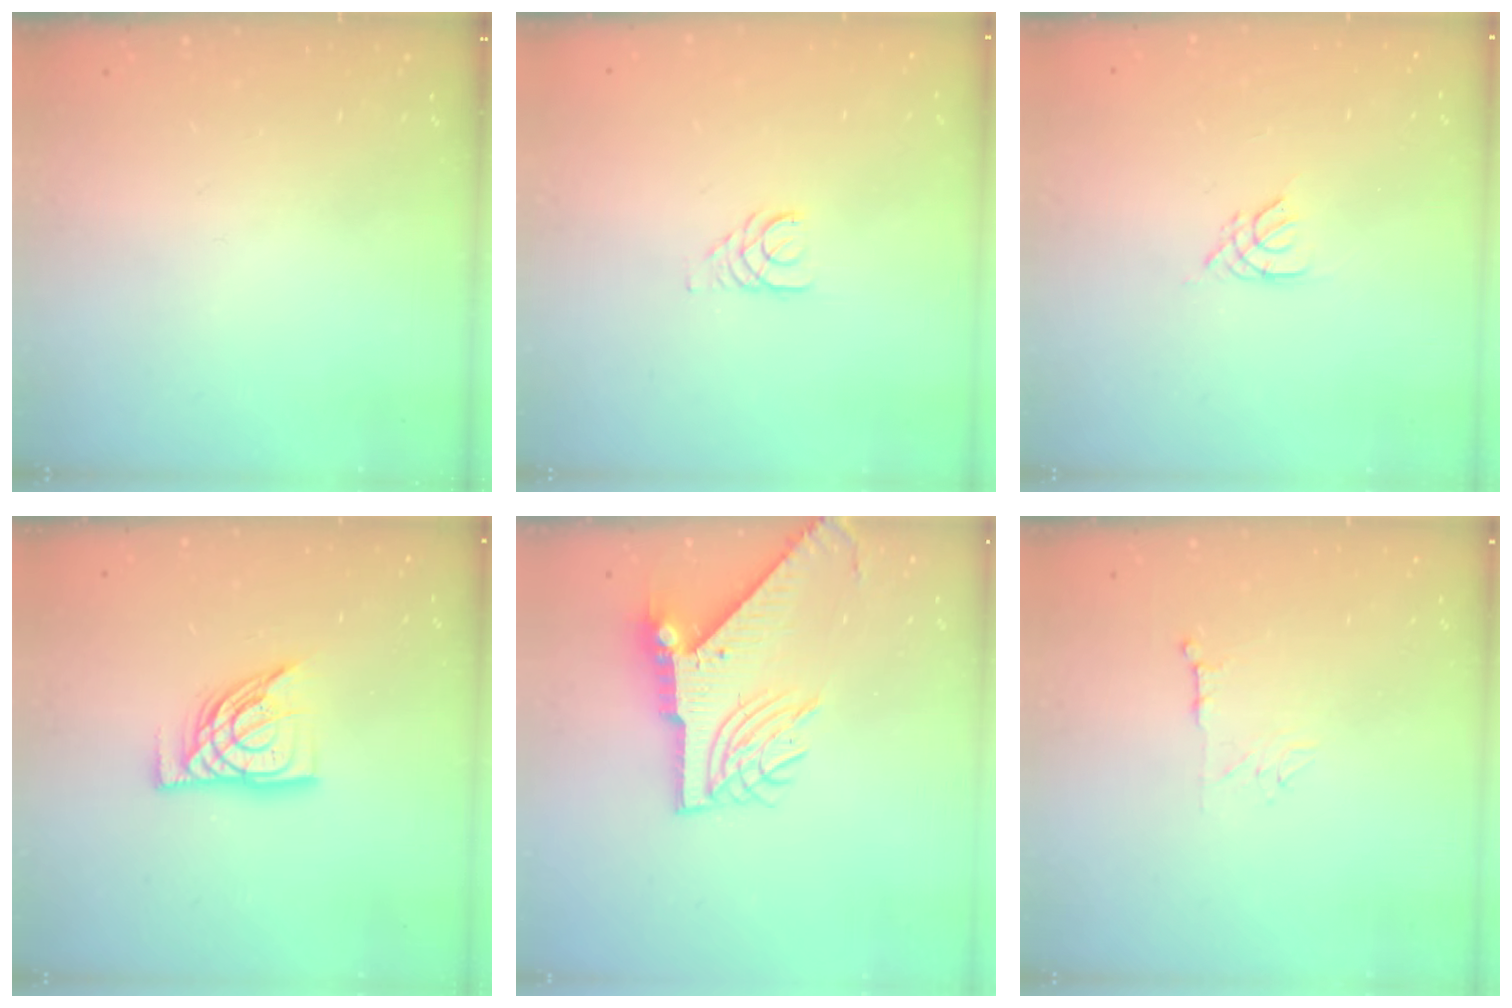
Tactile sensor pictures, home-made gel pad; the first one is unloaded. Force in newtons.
{"total": 2.7, "press": 2.7, "slide": 0.2}
{"total": 2.8, "press": 2.7, "slide": 0.5}
{"total": 11.3, "press": 11.3, "slide": 1.3}
{"total": 11.2, "press": 11.1, "slide": 1.3}
{"total": 5.2, "press": 5.2, "slide": 0.4}